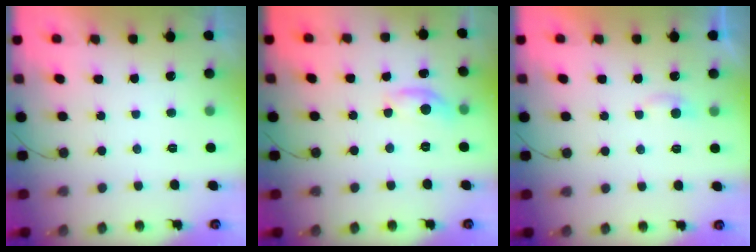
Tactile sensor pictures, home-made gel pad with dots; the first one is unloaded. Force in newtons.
{"total": 7.8, "press": 7.8, "slide": 0.5}
{"total": 4.1, "press": 4.1, "slide": 0.5}